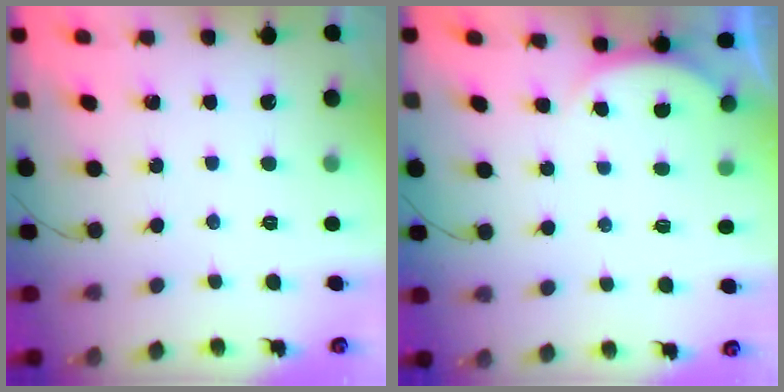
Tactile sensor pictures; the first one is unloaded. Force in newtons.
{"total": 2.3, "press": 2.2, "slide": 0.6}